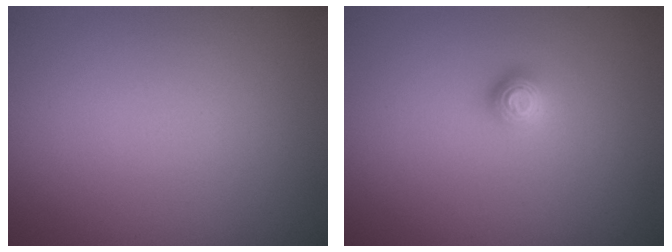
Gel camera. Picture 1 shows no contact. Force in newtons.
{"total": 1.1, "press": 1.1, "slide": 0.3}